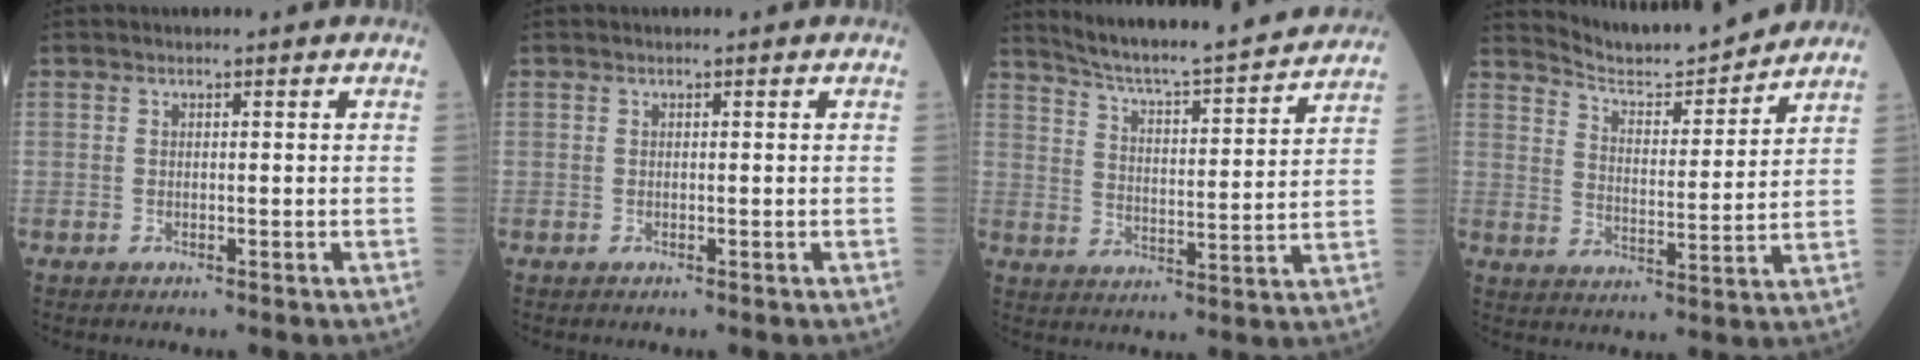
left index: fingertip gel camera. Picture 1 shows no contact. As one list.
[{"total": 0.0}, {"total": 18.6, "force": [17.1, 0.6, 7.2], "torque": [-0.122, -0.012, 0.243]}, {"total": 11.1, "force": [10.9, 0.0, 1.9], "torque": [-0.043, -0.003, 0.175]}]